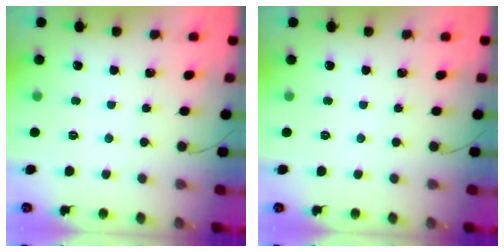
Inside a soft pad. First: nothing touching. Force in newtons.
{"total": 0.0}